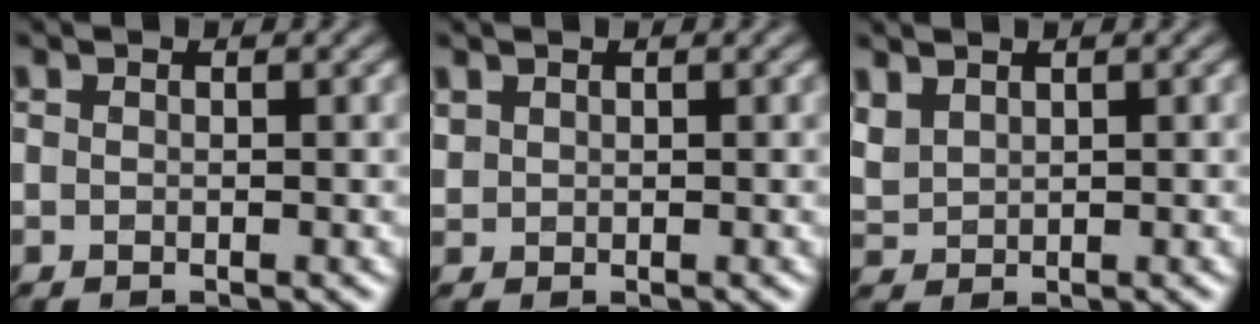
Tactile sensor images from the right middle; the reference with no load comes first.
{"total": 0.6, "force": [0.4, 0.4, -0.2], "torque": [0.003, 0.001, 0.010]}
{"total": 1.5, "force": [1.2, 0.8, 0.5], "torque": [-0.019, 0.001, 0.030]}